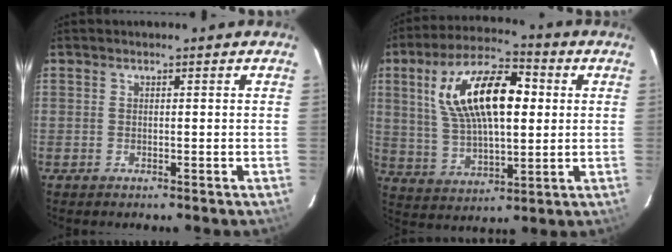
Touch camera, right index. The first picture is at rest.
{"total": 18.2, "force": [4.2, 8.0, 15.8], "torque": [-0.290, 0.026, 0.080]}